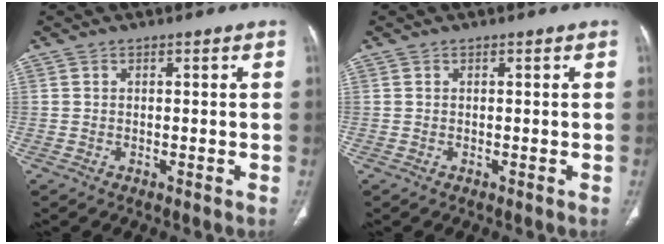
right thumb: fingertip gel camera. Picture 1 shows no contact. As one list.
[{"total": 0.0}]